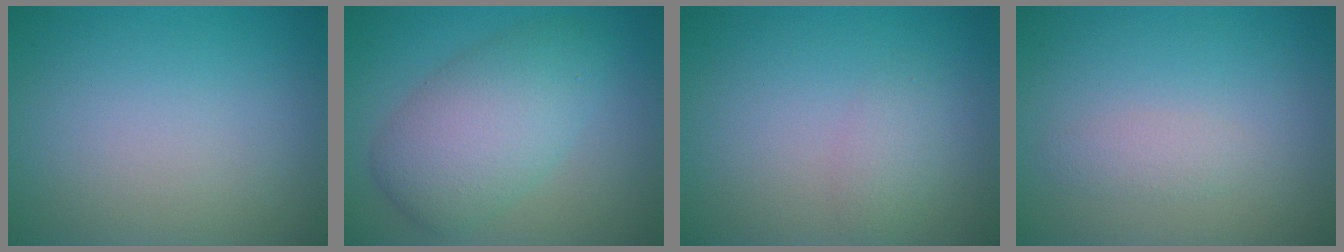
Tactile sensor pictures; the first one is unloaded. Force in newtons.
{"total": 6.3, "press": 6.3, "slide": 0.4}
{"total": 1.6, "press": 1.6, "slide": 0.1}
{"total": 1.1, "press": 1.1, "slide": 0.0}